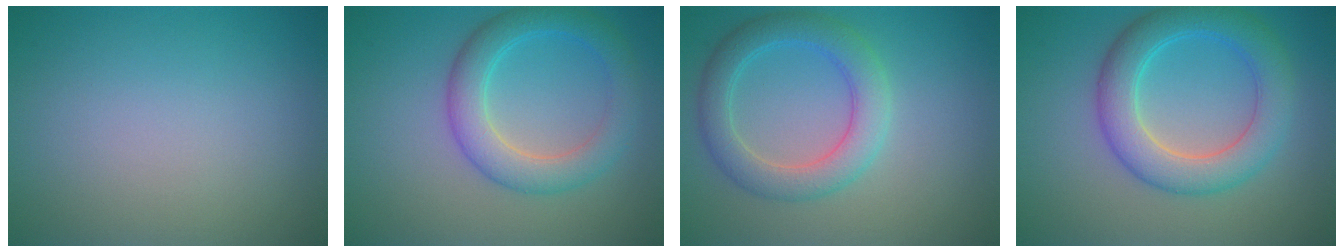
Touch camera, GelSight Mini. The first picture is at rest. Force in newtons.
{"total": 4.6, "press": 4.6, "slide": 0.2}
{"total": 3.6, "press": 3.6, "slide": 0.3}
{"total": 5.8, "press": 5.8, "slide": 0.1}